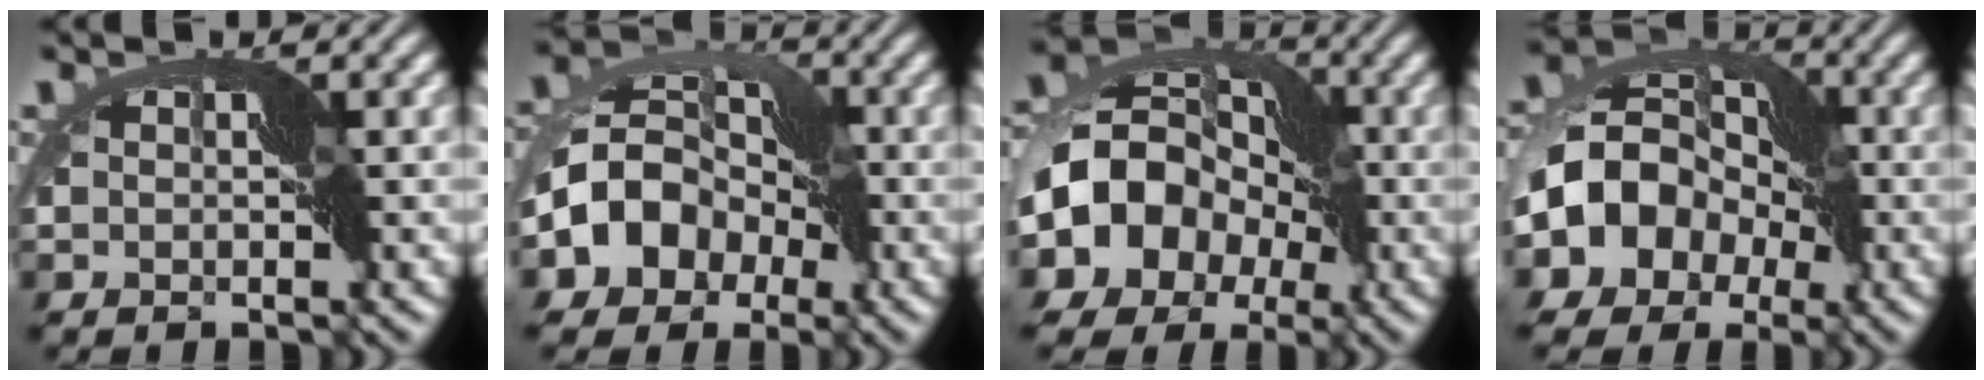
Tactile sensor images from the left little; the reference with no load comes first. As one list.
[{"total": 8.0, "force": [-2.2, 5.8, 5.1], "torque": [-0.089, -0.002, -0.058]}, {"total": 13.8, "force": [-2.3, 11.0, 8.0], "torque": [-0.150, -0.012, -0.070]}, {"total": 12.6, "force": [-2.4, 9.8, 7.6], "torque": [-0.137, -0.008, -0.070]}]